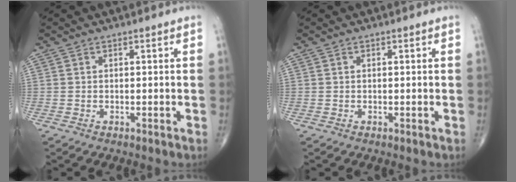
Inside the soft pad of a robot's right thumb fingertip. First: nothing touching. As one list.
[{"total": 0.0}]